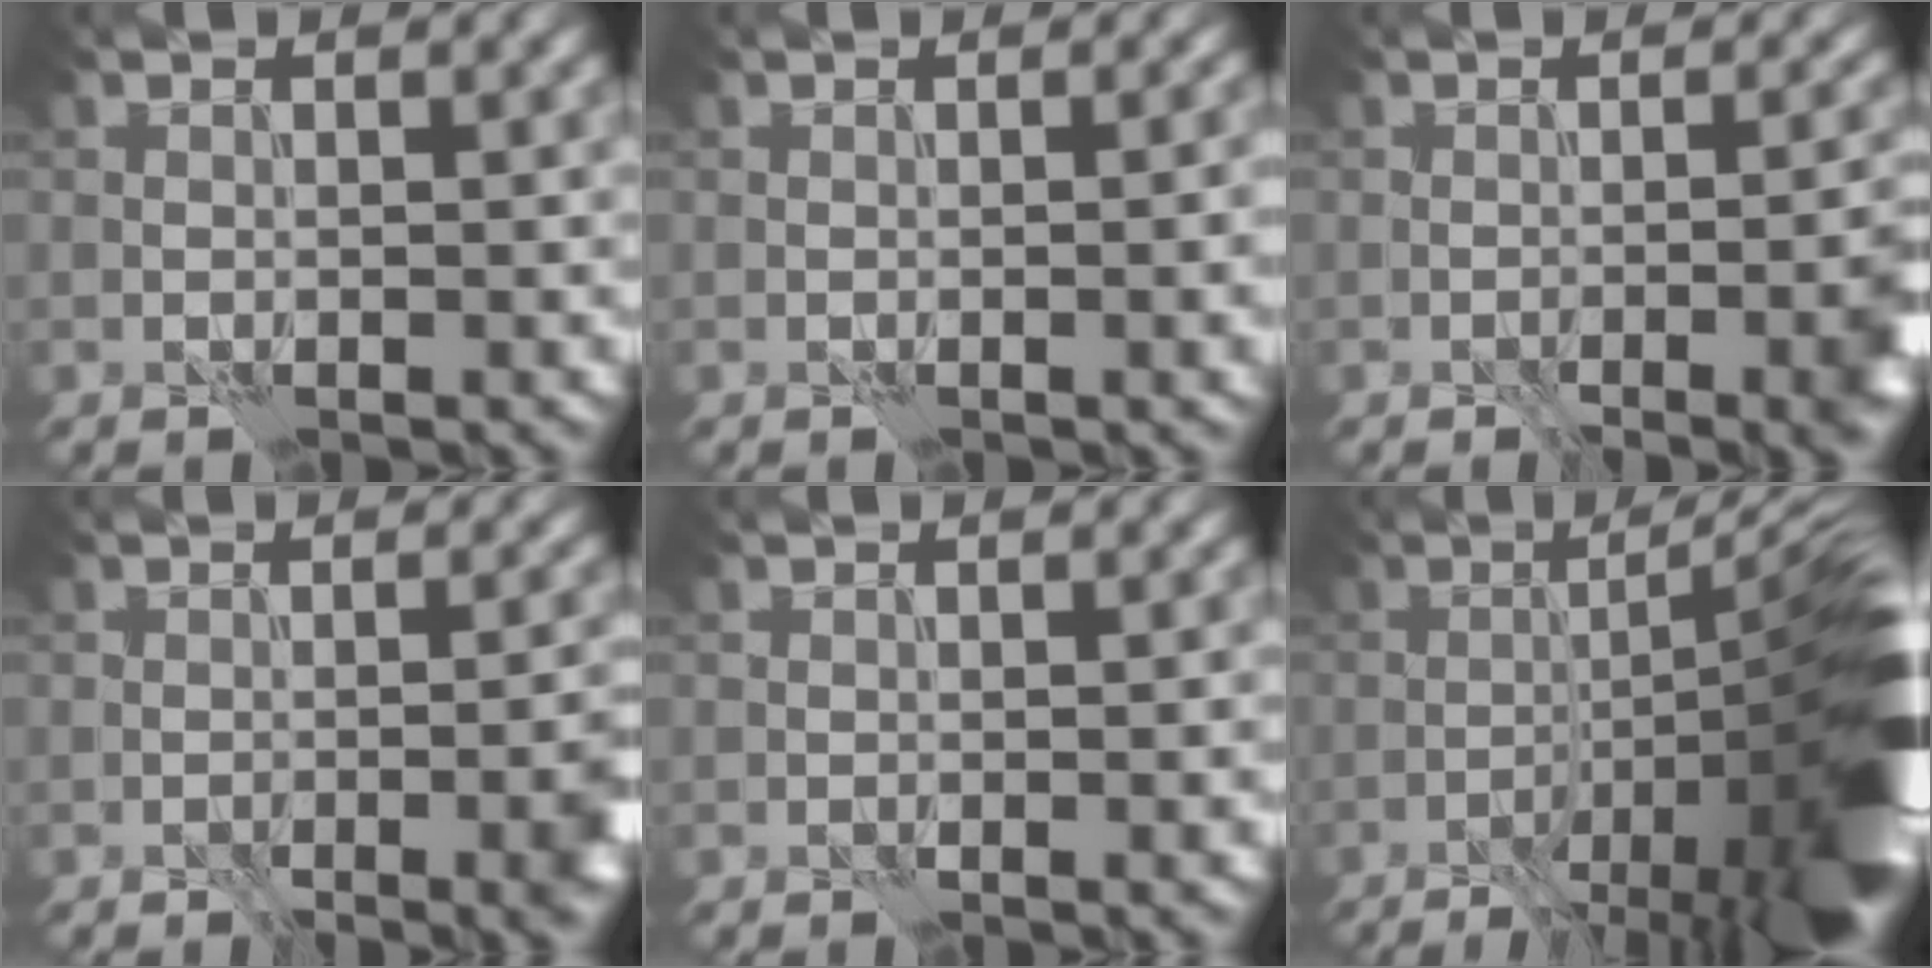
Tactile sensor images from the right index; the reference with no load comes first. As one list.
[{"total": 2.4, "force": [-0.3, 0.5, 2.3], "torque": [-0.028, -0.001, -0.005]}, {"total": 5.3, "force": [-2.4, 1.4, 4.6], "torque": [-0.052, -0.002, -0.030]}, {"total": 4.7, "force": [-2.2, 1.1, 3.9], "torque": [-0.049, -0.001, -0.028]}, {"total": 0.7, "force": [-0.3, -0.1, 0.6], "torque": [-0.007, -0.003, -0.004]}, {"total": 15.7, "force": [-5.8, 3.7, 14.1], "torque": [-0.151, 0.001, -0.078]}]